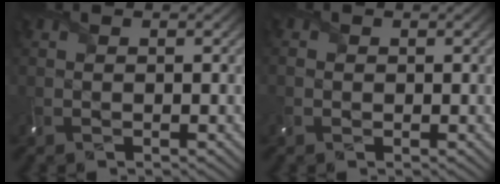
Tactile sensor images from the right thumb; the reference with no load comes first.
{"total": 1.2, "force": [0.0, 1.1, 0.4], "torque": [-0.008, -0.004, -0.002]}